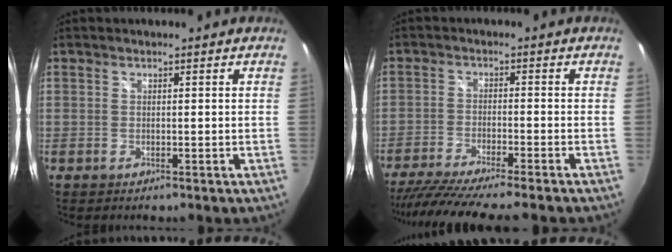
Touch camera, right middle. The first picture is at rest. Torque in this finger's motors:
{"motor_torque": [1.10, -1.04, 0.24, 0.12]}